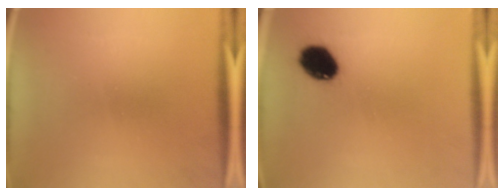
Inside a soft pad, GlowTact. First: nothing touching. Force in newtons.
{"total": 9.0}